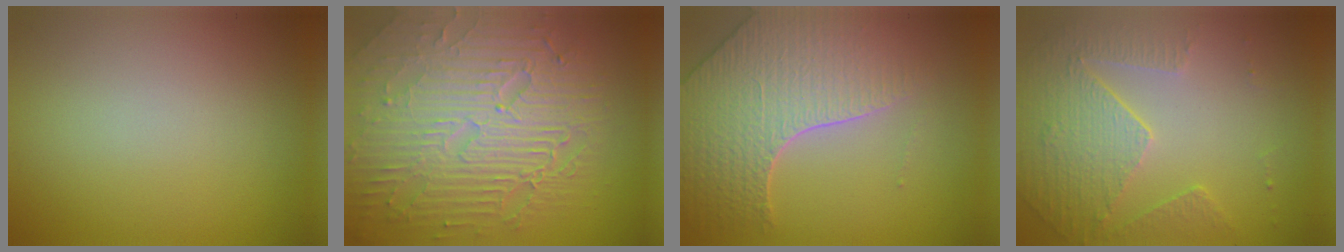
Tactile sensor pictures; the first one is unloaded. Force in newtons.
{"total": 10.1, "press": 6.5, "slide": 7.7}
{"total": 5.8, "press": 4.9, "slide": 3.0}
{"total": 5.2, "press": 3.6, "slide": 3.7}